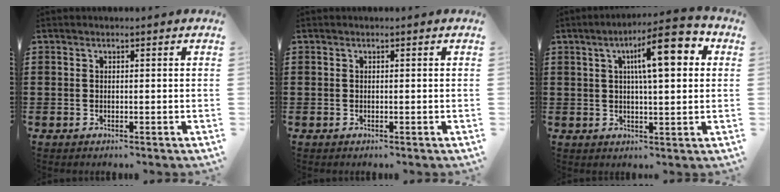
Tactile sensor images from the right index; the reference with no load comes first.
{"total": 0.0}
{"total": 9.9, "force": [3.0, 2.3, 9.2], "torque": [-0.150, -0.002, 0.040]}